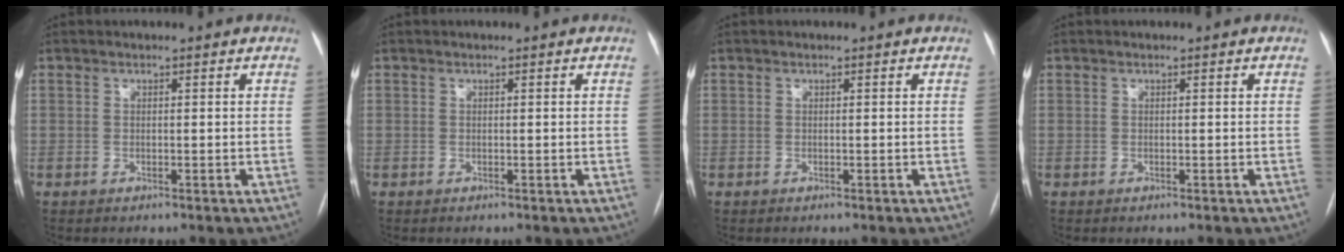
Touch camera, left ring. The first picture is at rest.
{"total": 0.0}
{"total": 0.0}
{"total": 0.0}